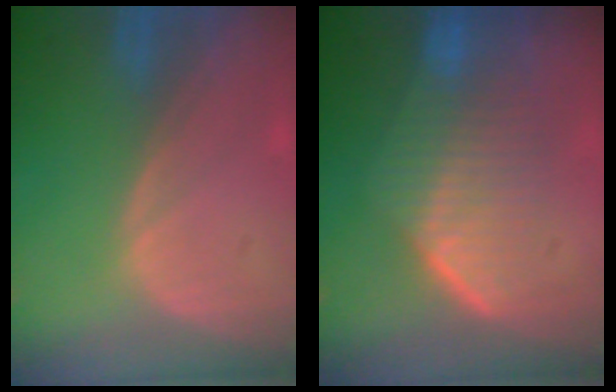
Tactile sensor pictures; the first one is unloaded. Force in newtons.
{"total": 7.3, "press": 7.3, "slide": 0.9}